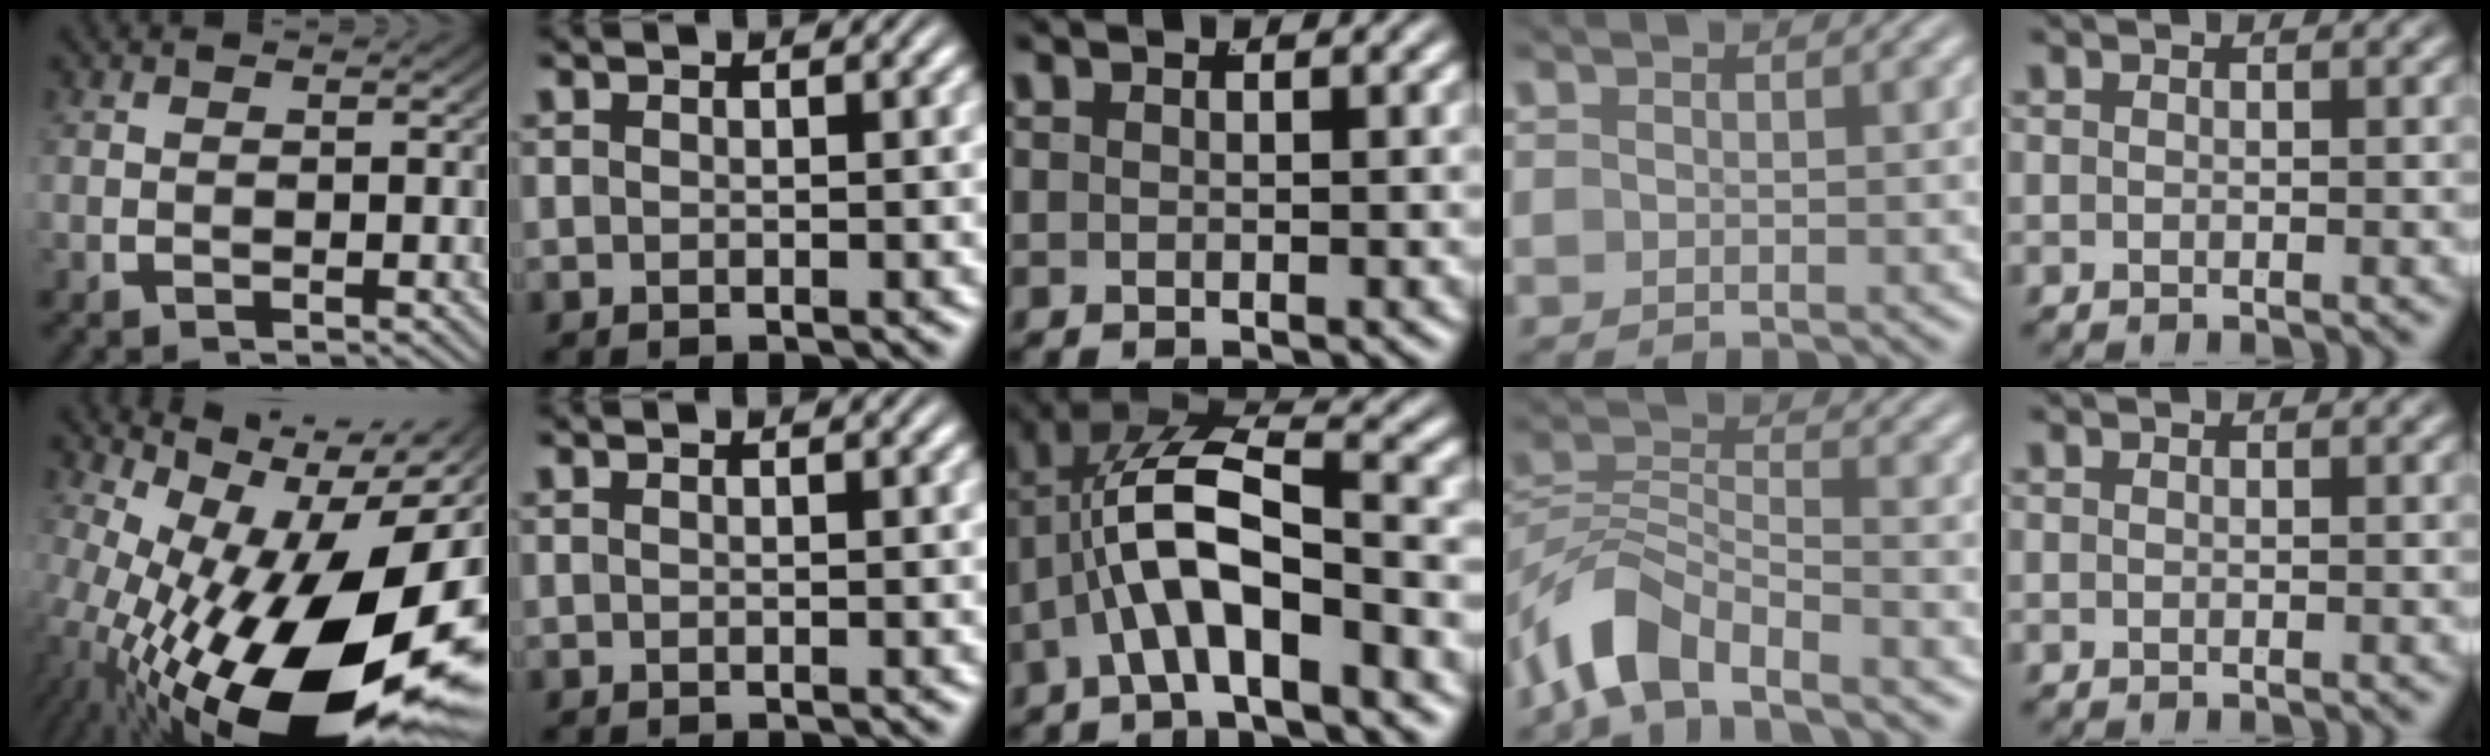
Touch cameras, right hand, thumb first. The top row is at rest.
{"thumb": {"total": 21.5, "force": [-3.7, 11.8, 17.6], "torque": [-0.313, -0.074, -0.012]}, "middle": {"total": 8.1, "force": [-0.6, 4.7, 6.7], "torque": [-0.133, -0.018, -0.005]}, "ring": {"total": 5.3, "force": [-3.5, 2.6, 3.1], "torque": [-0.075, -0.021, -0.053]}}